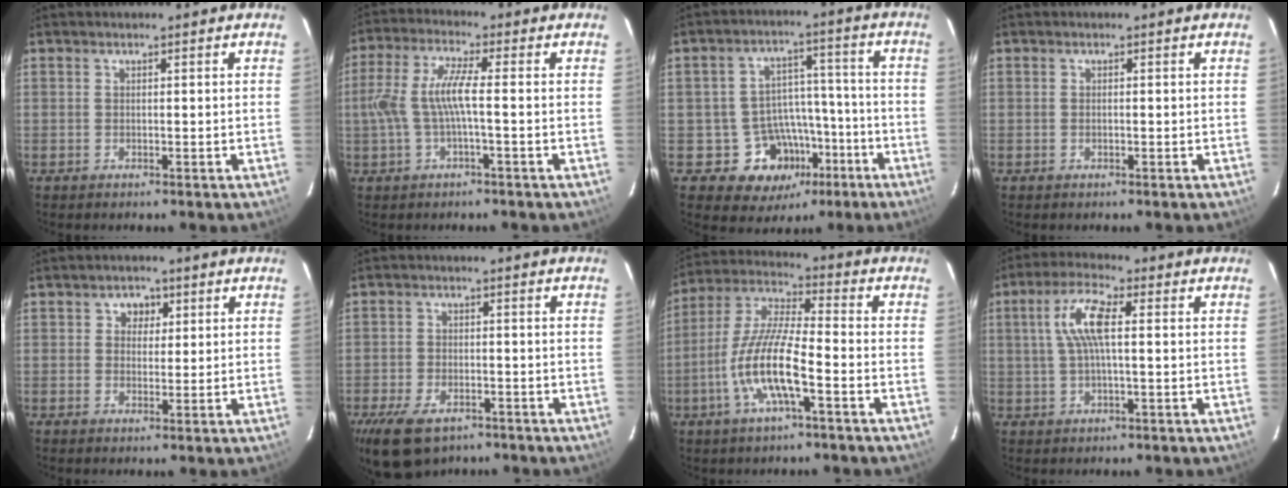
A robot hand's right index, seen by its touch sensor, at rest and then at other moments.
{"total": 7.3, "force": [-1.2, 0.9, 7.1], "torque": [-0.158, 0.007, -0.018]}
{"total": 11.8, "force": [-5.9, 9.6, 3.3], "torque": [-0.063, 0.043, -0.065]}
{"total": 0.0}
{"total": 3.1, "force": [1.0, 2.8, 0.8], "torque": [-0.004, 0.010, 0.014]}
{"total": 10.9, "force": [-7.1, 5.8, 5.9], "torque": [-0.142, -0.018, -0.120]}
{"total": 12.2, "force": [-4.6, 2.1, 11.1], "torque": [-0.231, -0.002, -0.093]}
{"total": 7.6, "force": [1.1, 1.9, 7.3], "torque": [-0.146, 0.014, 0.022]}